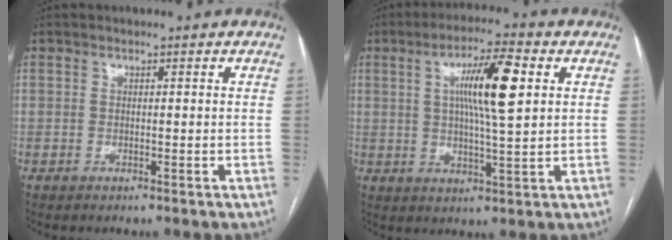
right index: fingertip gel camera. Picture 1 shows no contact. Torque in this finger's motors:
{"motor_torque": [1.16, 0.80, 0.51, 0.10]}